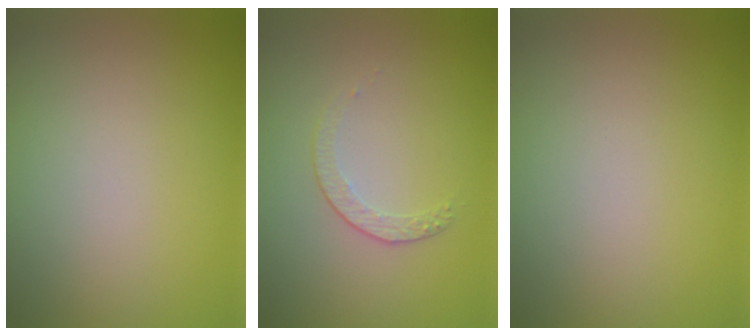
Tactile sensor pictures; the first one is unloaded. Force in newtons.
{"total": 1.5, "press": 0.9, "slide": 1.2}
{"total": 0.0}